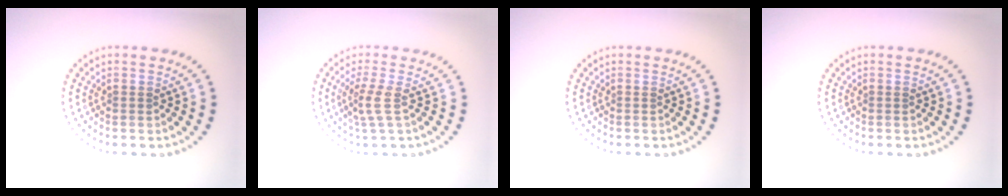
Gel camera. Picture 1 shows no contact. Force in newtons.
{"total": 2.3, "press": 1.6, "slide": 1.6}
{"total": 0.0}
{"total": 0.0}